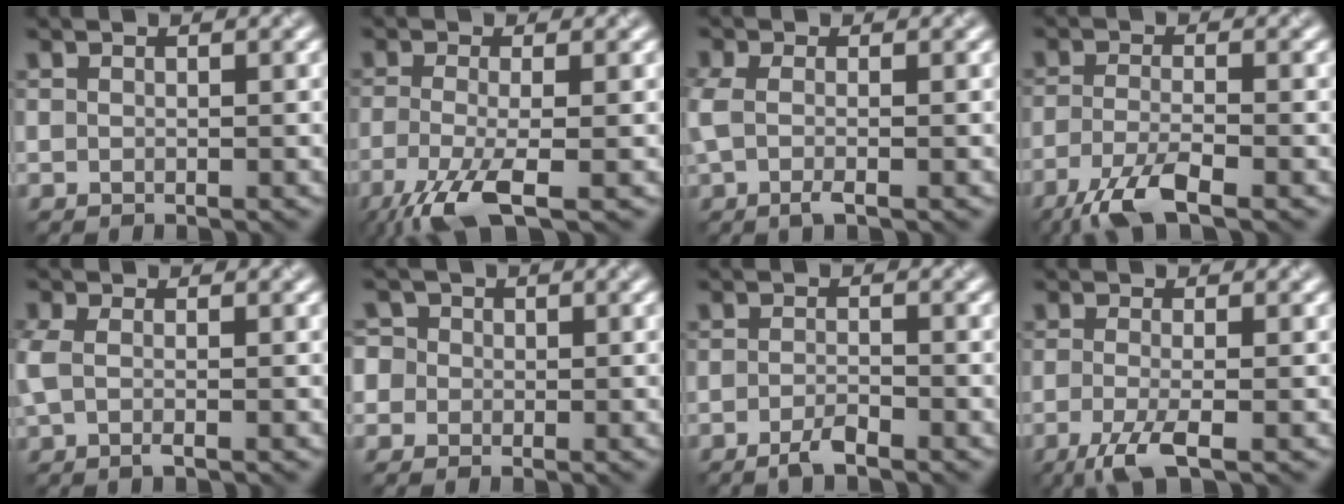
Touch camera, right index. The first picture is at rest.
{"total": 6.0, "force": [-3.6, 1.3, 4.7], "torque": [-0.102, -0.006, -0.076]}
{"total": 1.9, "force": [-0.4, 0.6, 1.8], "torque": [-0.057, -0.002, -0.012]}
{"total": 5.1, "force": [-3.6, 1.0, 3.5], "torque": [-0.081, -0.003, -0.074]}
{"total": 1.7, "force": [-0.2, 0.6, 1.5], "torque": [-0.050, 0.002, -0.008]}
{"total": 2.7, "force": [-0.1, 2.7, 0.6], "torque": [-0.010, 0.023, -0.030]}
{"total": 1.7, "force": [-1.3, 0.1, 1.0], "torque": [-0.026, 0.005, -0.031]}
{"total": 3.6, "force": [-1.9, 0.7, 3.0], "torque": [-0.064, -0.003, -0.045]}